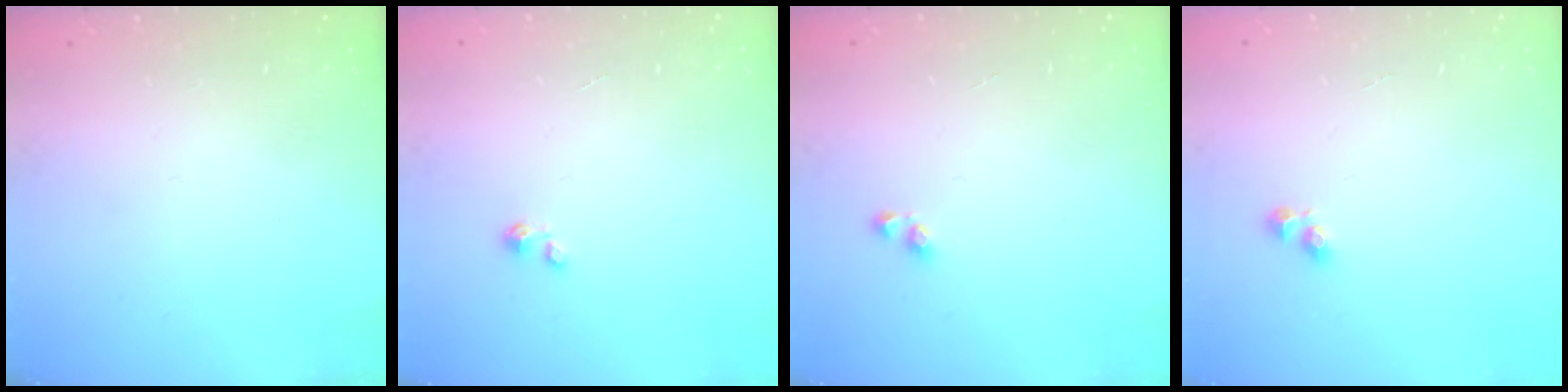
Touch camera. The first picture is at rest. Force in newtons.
{"total": 0.0}
{"total": 2.9, "press": 2.9, "slide": 0.2}
{"total": 2.5, "press": 2.5, "slide": 0.2}